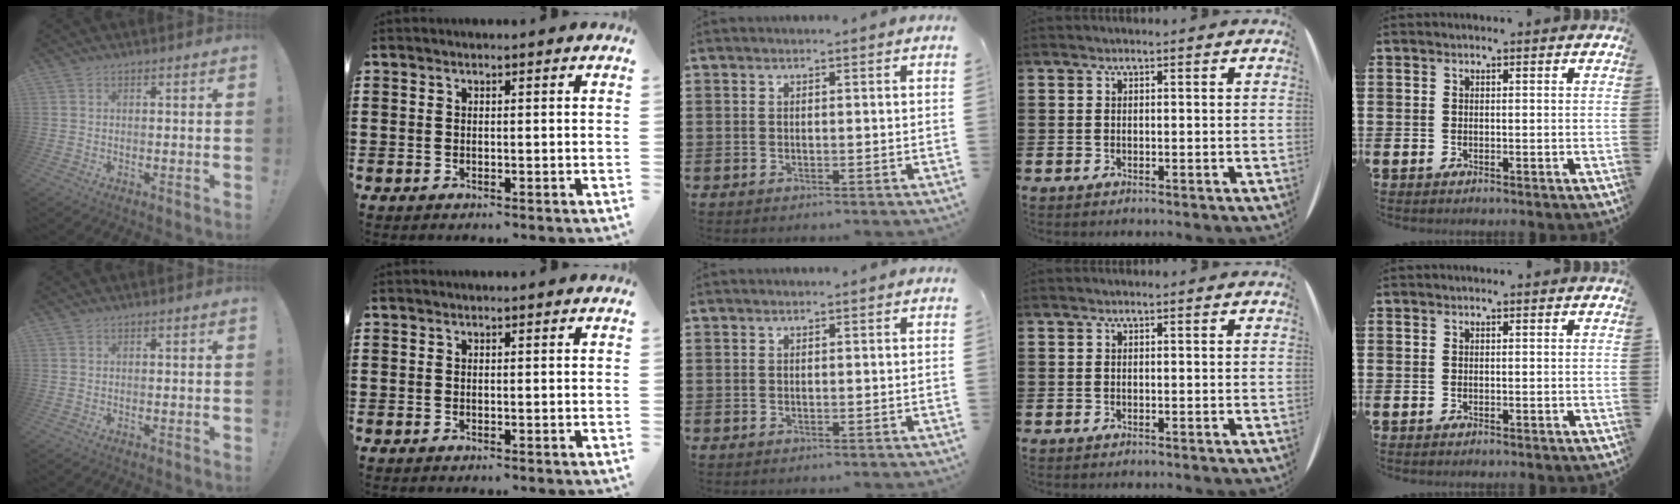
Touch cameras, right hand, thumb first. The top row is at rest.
{}